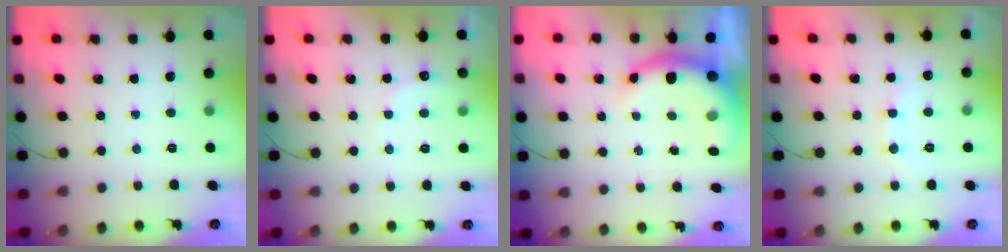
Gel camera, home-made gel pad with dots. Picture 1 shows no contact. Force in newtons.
{"total": 8.4, "press": 8.2, "slide": 1.6}
{"total": 7.9, "press": 7.8, "slide": 1.5}
{"total": 8.4, "press": 8.3, "slide": 1.4}